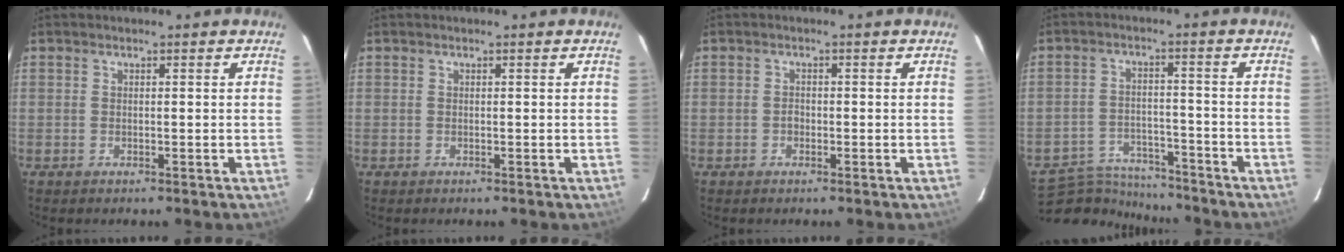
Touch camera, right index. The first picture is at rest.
{"total": 0.0}
{"total": 0.9, "force": [-0.5, 0.7, 0.3], "torque": [-0.005, 0.002, -0.009]}
{"total": 11.4, "force": [-10.7, 3.4, 2.4], "torque": [-0.075, 0.006, -0.167]}